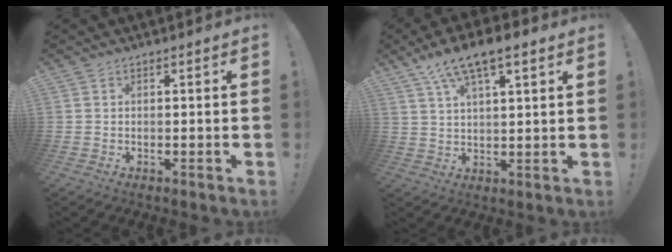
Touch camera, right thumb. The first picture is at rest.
{"total": 10.2, "force": [6.5, 3.0, 7.2], "torque": [-0.131, -0.022, 0.119]}